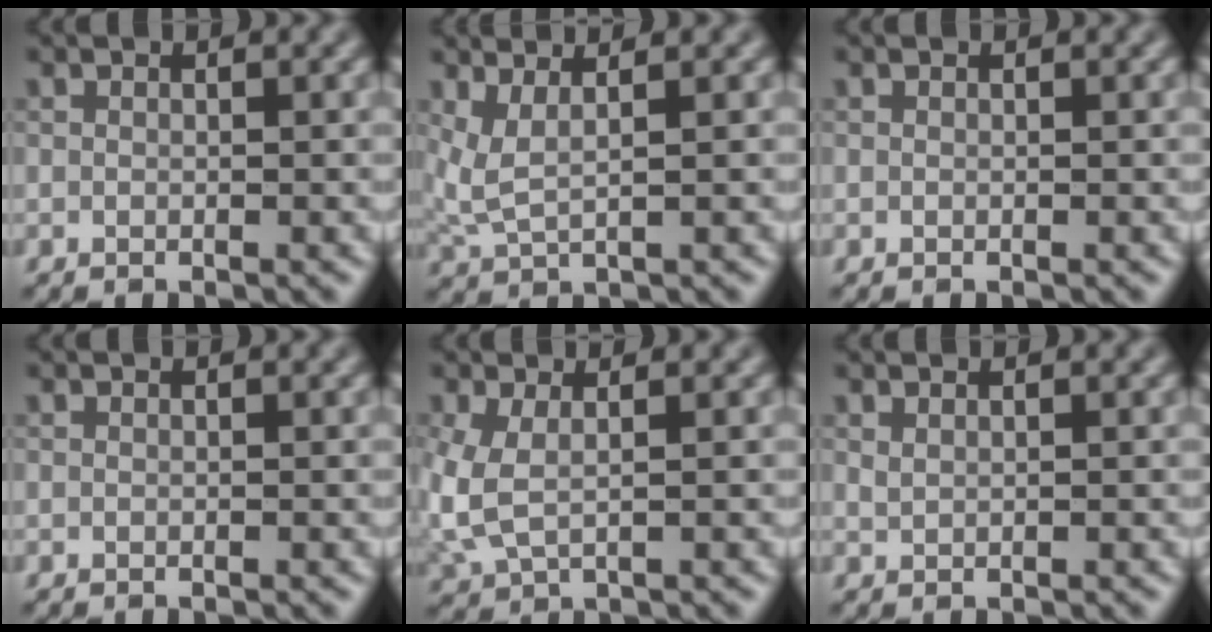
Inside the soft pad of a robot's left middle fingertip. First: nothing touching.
{"total": 2.6, "force": [1.3, 0.7, 2.1], "torque": [-0.053, -0.003, 0.030]}
{"total": 0.0}
{"total": 0.0}
{"total": 3.5, "force": [0.3, 2.0, 2.9], "torque": [-0.088, -0.006, 0.007]}
{"total": 0.5, "force": [0.5, 0.2, 0.2], "torque": [-0.006, 0.002, 0.011]}